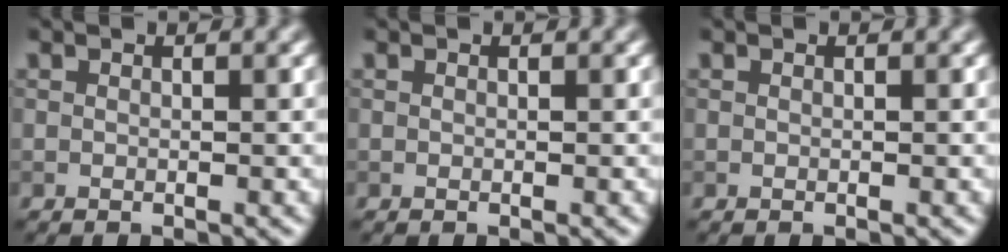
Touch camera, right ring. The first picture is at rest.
{"total": 0.0}
{"total": 0.0}